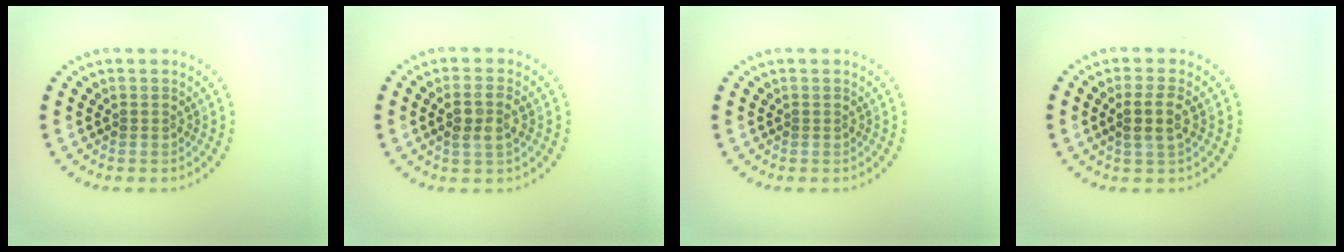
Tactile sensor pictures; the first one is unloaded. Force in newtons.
{"total": 2.2, "press": 2.1, "slide": 0.6}
{"total": 0.0}
{"total": 2.3, "press": 2.1, "slide": 1.0}